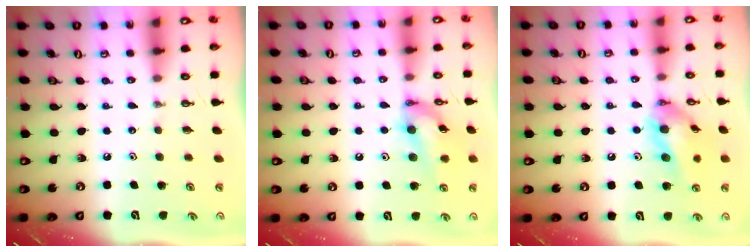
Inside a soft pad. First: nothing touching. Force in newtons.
{"total": 13.4, "press": 13.4, "slide": 1.2}
{"total": 14.1, "press": 13.6, "slide": 3.8}